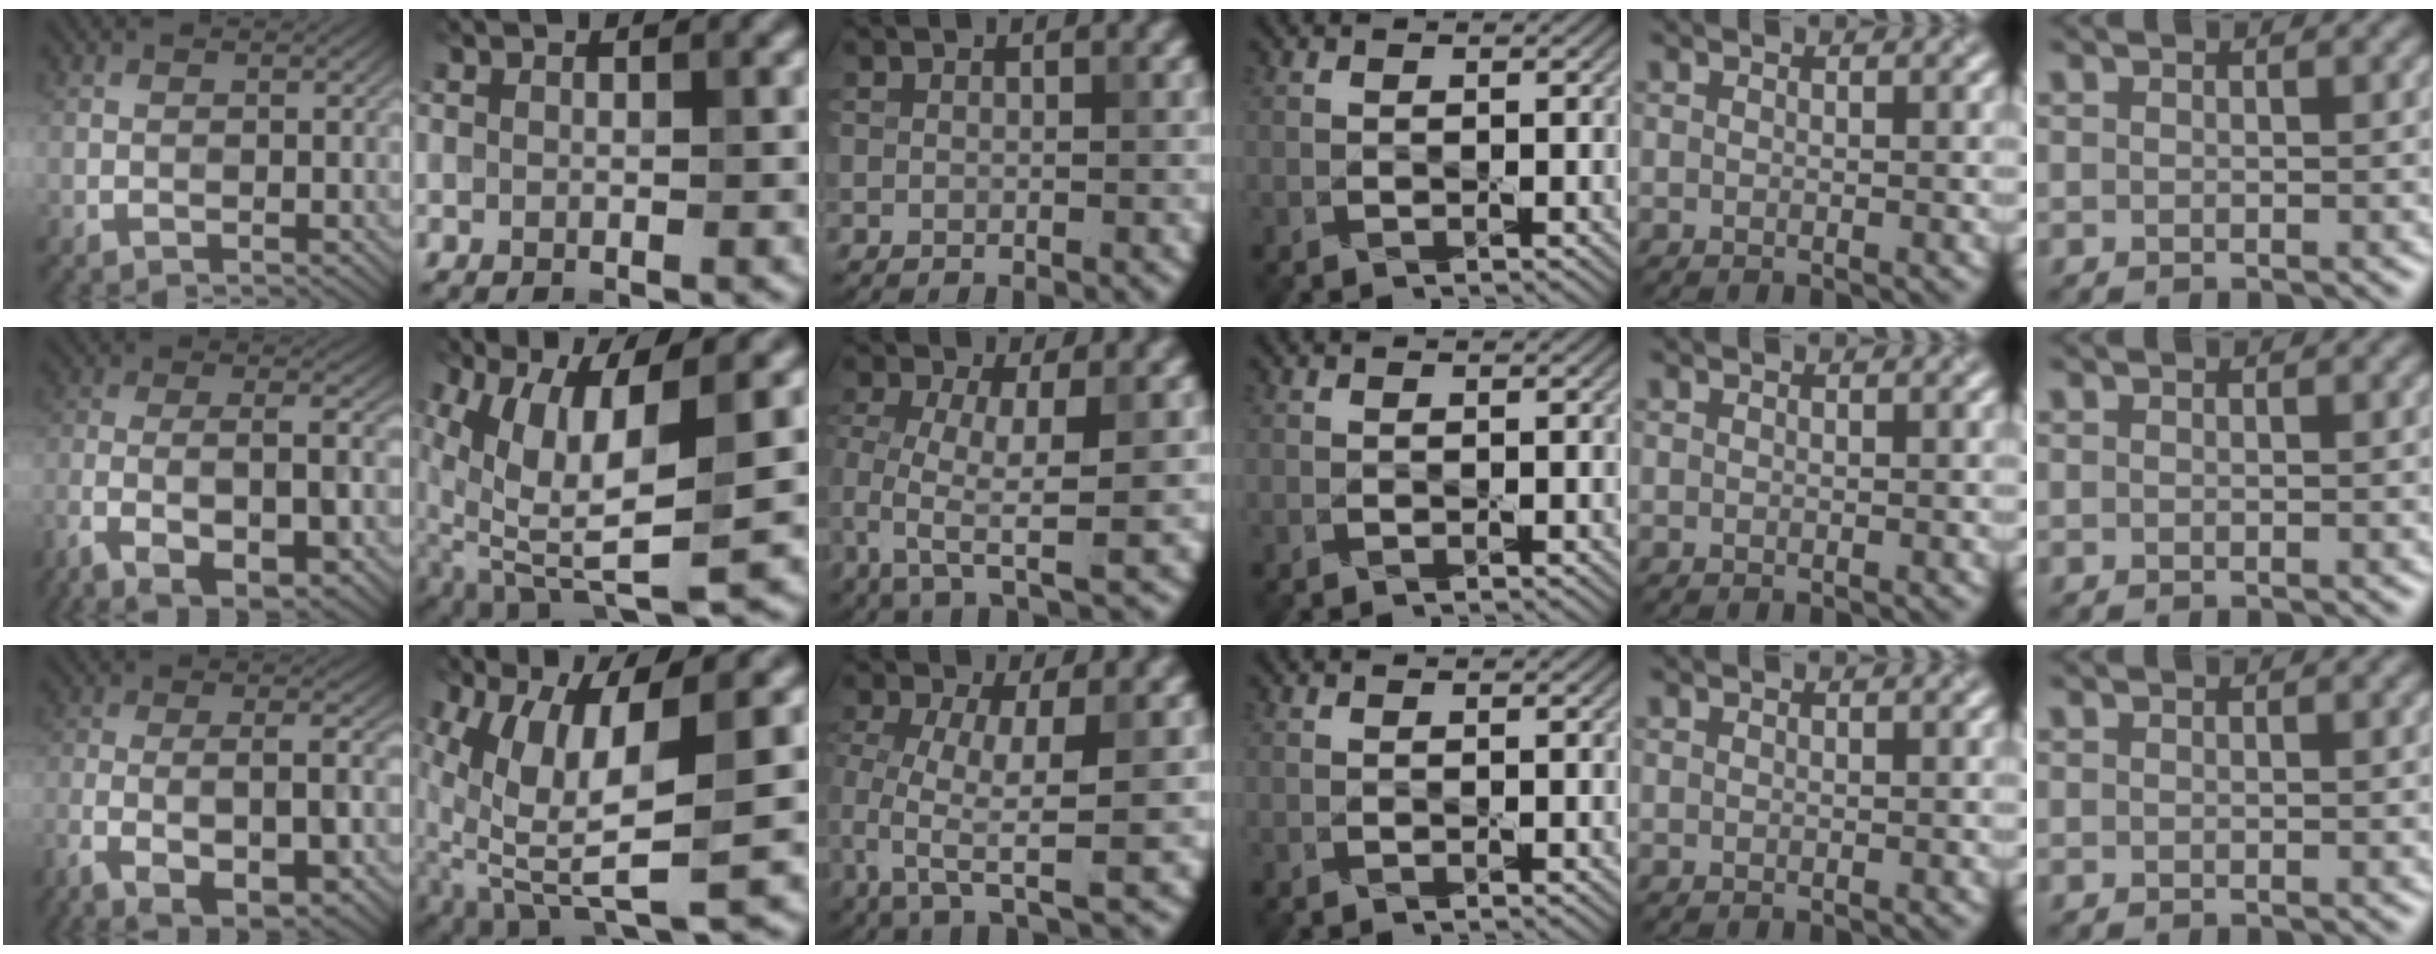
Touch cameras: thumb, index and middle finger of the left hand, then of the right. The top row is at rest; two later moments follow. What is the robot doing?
{"motion": "wipe", "object": "glass cup"}